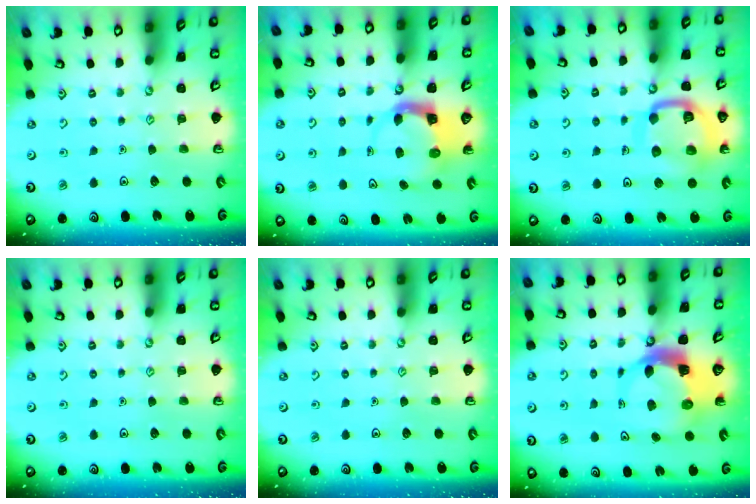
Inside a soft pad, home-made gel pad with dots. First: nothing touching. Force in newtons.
{"total": 3.8, "press": 3.8, "slide": 0.6}
{"total": 14.6, "press": 14.5, "slide": 1.4}
{"total": 0.0}
{"total": 0.0}
{"total": 7.1, "press": 7.0, "slide": 1.1}